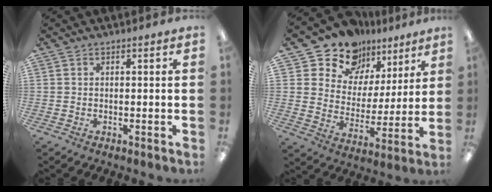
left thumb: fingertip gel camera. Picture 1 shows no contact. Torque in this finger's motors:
{"motor_torque": [0.57, 0.51, 1.20, -1.57, 0.05]}